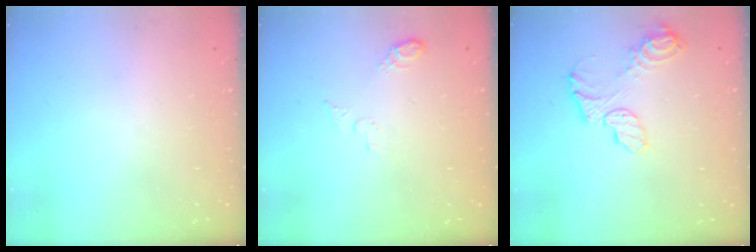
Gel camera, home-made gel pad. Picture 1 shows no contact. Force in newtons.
{"total": 4.2, "press": 4.2, "slide": 0.8}
{"total": 10.3, "press": 10.3, "slide": 0.9}